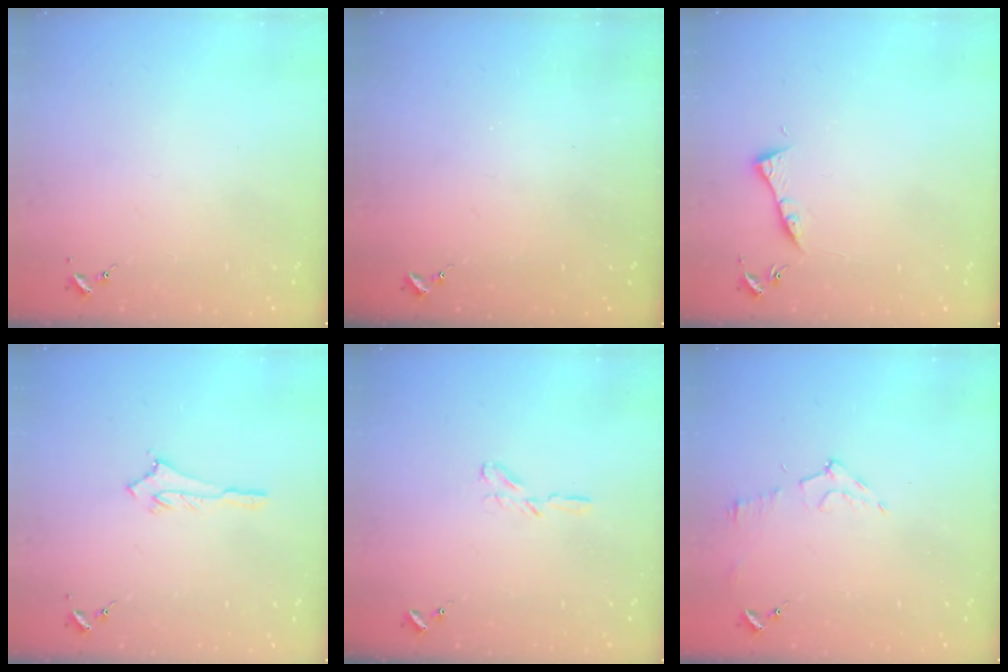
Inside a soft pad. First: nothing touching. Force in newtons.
{"total": 0.0}
{"total": 4.2, "press": 4.1, "slide": 0.5}
{"total": 2.9, "press": 2.9, "slide": 0.2}
{"total": 3.8, "press": 3.8, "slide": 0.3}
{"total": 7.4, "press": 7.4, "slide": 0.7}